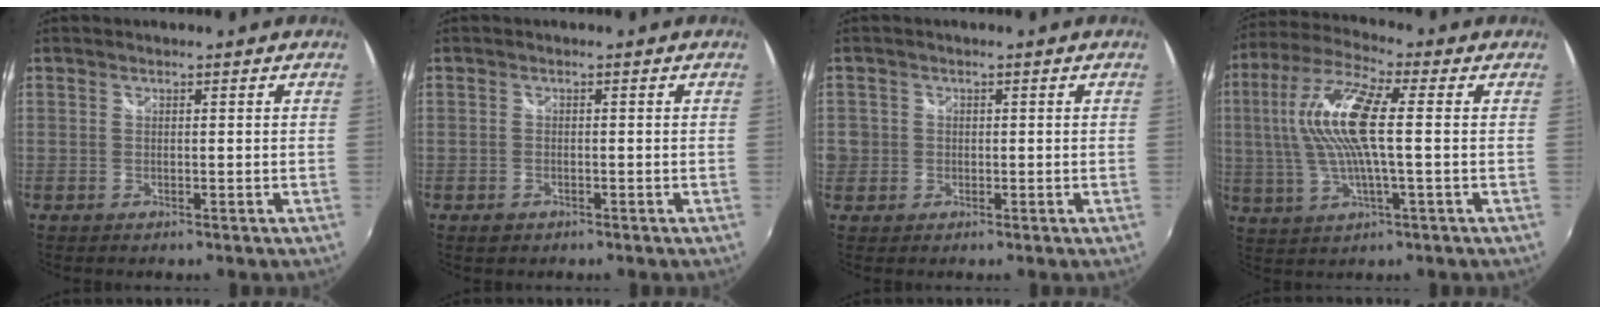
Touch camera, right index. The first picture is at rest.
{"total": 1.7, "force": [-1.0, 1.3, 0.6], "torque": [-0.012, -0.004, -0.016]}
{"total": 3.8, "force": [-0.3, 3.7, 0.7], "torque": [-0.019, 0.002, -0.003]}
{"total": 14.3, "force": [1.4, 3.1, 13.9], "torque": [-0.264, 0.009, 0.022]}